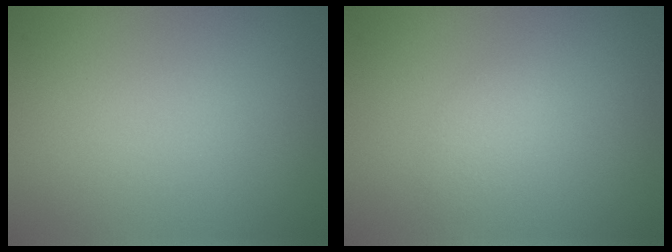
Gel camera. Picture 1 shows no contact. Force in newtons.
{"total": 1.2, "press": 1.2, "slide": 0.1}